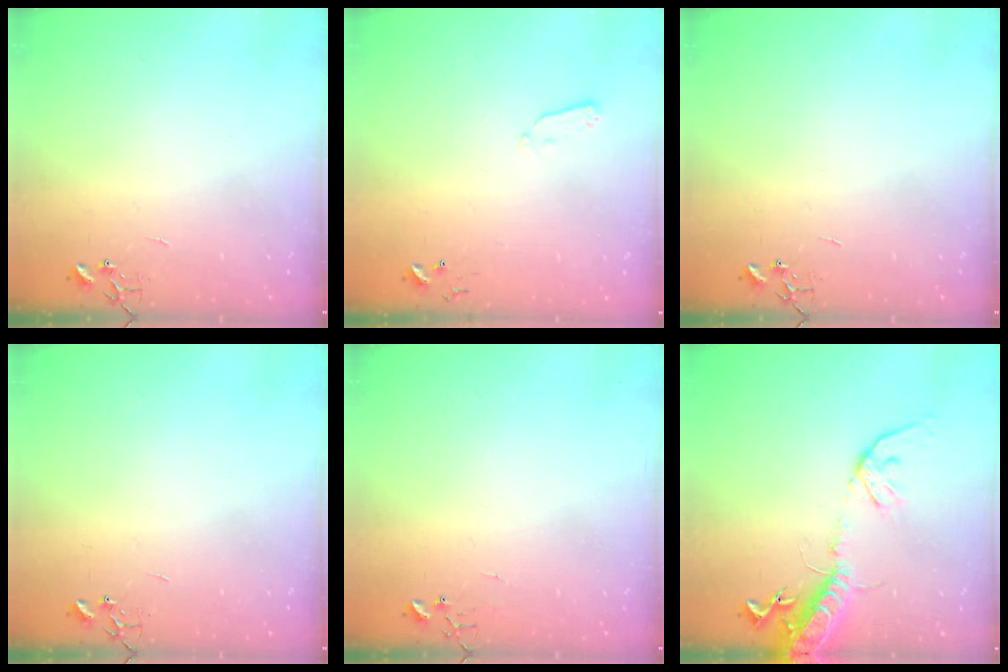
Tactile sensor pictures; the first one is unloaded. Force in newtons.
{"total": 4.0, "press": 3.9, "slide": 0.9}
{"total": 0.0}
{"total": 0.0}
{"total": 5.0, "press": 5.0, "slide": 0.4}
{"total": 16.2, "press": 15.8, "slide": 3.6}